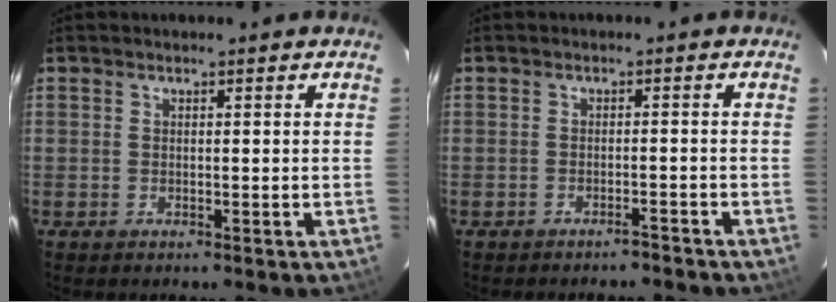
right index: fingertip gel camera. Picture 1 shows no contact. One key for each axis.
{"total": 2.3, "fx": -2.2, "fy": 0.2, "fz": 0.4, "tx": -0.015, "ty": 0.004, "tz": -0.025}